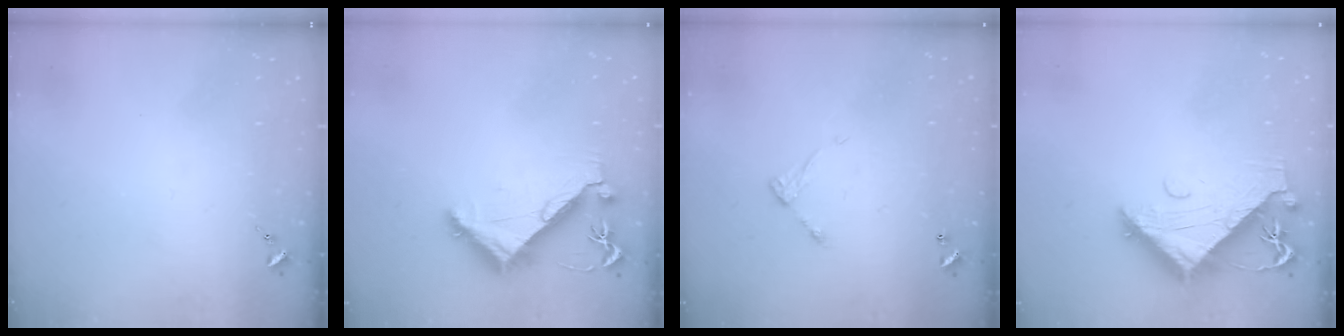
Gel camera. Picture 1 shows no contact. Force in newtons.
{"total": 7.1, "press": 7.1, "slide": 1.1}
{"total": 6.4, "press": 6.4, "slide": 0.4}
{"total": 12.6, "press": 12.5, "slide": 1.3}